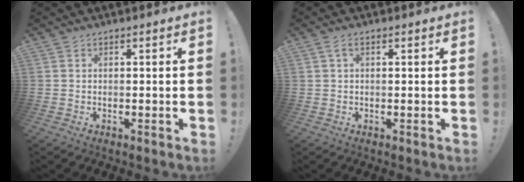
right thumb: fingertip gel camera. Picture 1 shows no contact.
{"total": 2.1, "force": [0.8, 0.9, 1.7], "torque": [-0.033, 0.004, 0.013]}